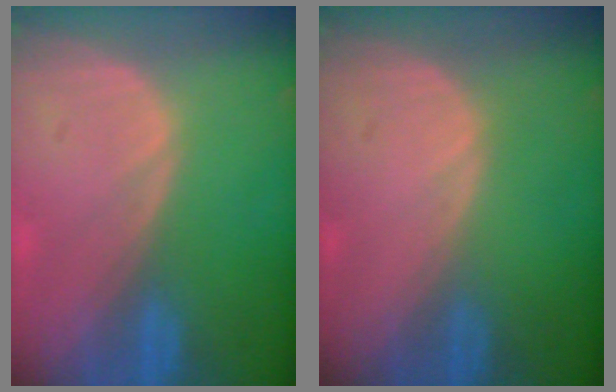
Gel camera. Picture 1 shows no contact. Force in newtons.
{"total": 0.0}